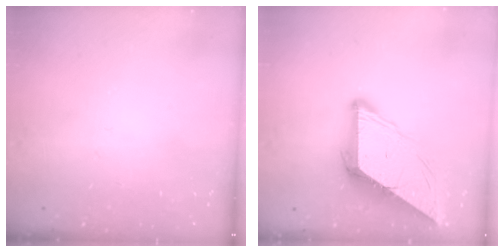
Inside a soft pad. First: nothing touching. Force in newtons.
{"total": 10.3, "press": 10.3, "slide": 1.1}